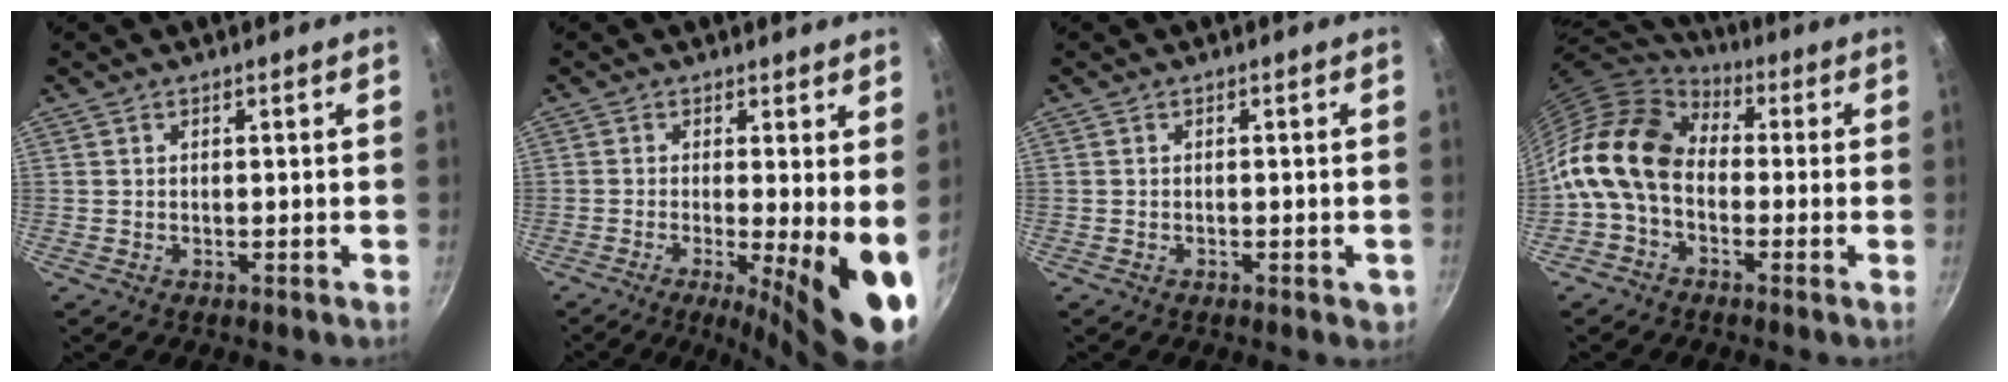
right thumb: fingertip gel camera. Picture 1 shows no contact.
{"total": 12.0, "force": [-1.8, 2.5, 11.6], "torque": [-0.144, -0.017, -0.025]}
{"total": 1.9, "force": [-0.8, 1.0, 1.5], "torque": [-0.014, 0.001, -0.008]}
{"total": 15.6, "force": [-0.9, 11.1, 10.9], "torque": [-0.192, 0.038, -0.041]}